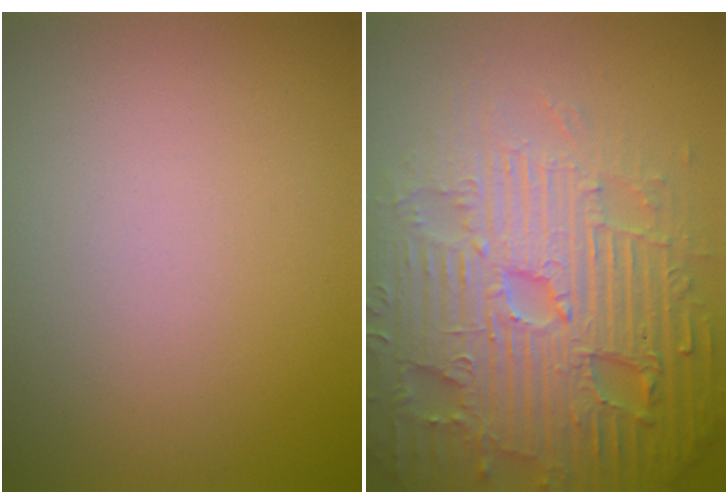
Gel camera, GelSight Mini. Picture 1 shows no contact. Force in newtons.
{"total": 7.9, "press": 7.7, "slide": 1.8}